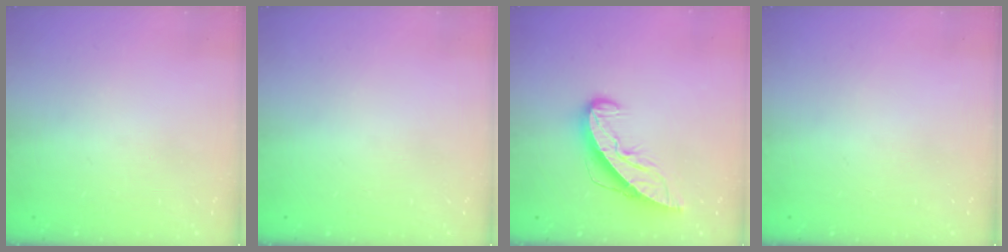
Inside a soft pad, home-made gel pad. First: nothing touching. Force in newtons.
{"total": 0.0}
{"total": 8.8, "press": 8.7, "slide": 0.8}
{"total": 0.0}